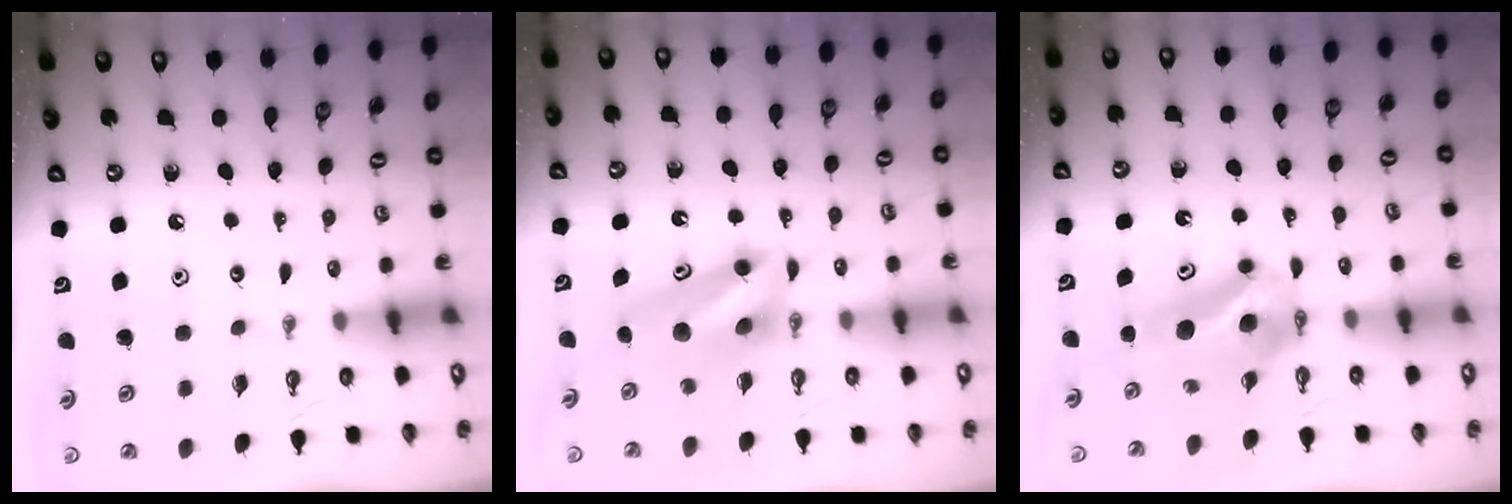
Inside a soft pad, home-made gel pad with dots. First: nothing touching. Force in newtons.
{"total": 8.6, "press": 7.8, "slide": 3.6}
{"total": 8.5, "press": 5.7, "slide": 6.3}